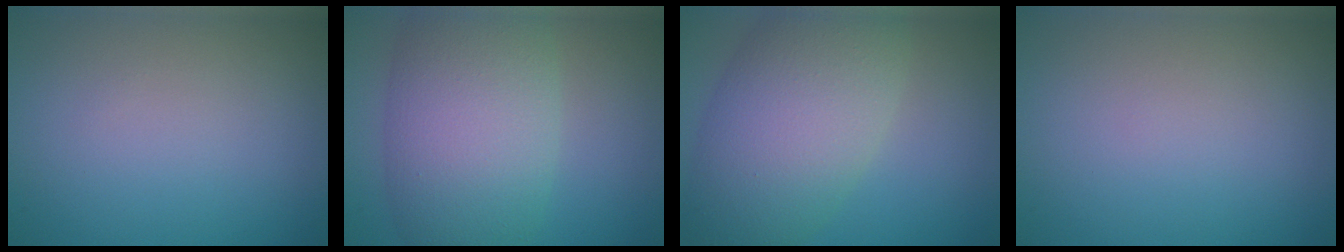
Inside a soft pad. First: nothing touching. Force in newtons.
{"total": 9.5, "press": 9.5, "slide": 0.3}
{"total": 9.3, "press": 9.3, "slide": 0.5}
{"total": 0.0}